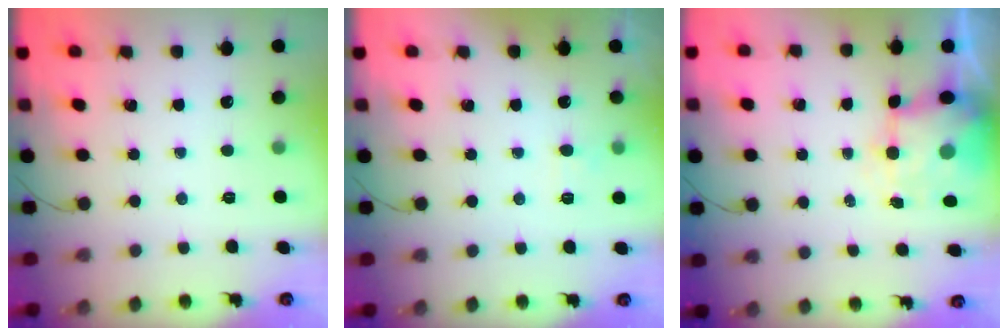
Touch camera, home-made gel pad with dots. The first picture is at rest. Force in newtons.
{"total": 2.6, "press": 2.2, "slide": 1.4}
{"total": 5.7, "press": 5.5, "slide": 1.3}